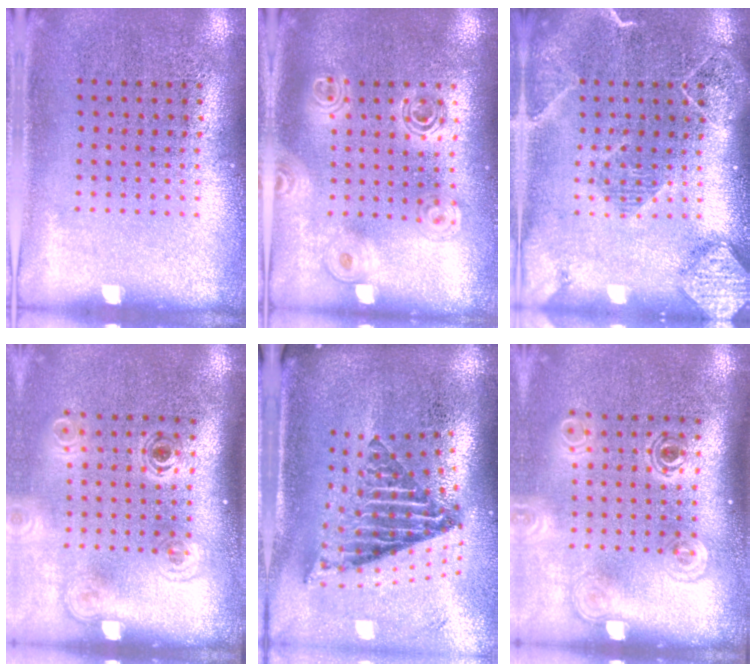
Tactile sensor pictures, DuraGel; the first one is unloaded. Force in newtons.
{"total": 1.6, "press": 1.4, "slide": 0.7}
{"total": 2.2, "press": 2.0, "slide": 1.1}
{"total": 1.8, "press": 1.2, "slide": 1.3}
{"total": 2.9, "press": 1.8, "slide": 2.3}
{"total": 1.8, "press": 1.2, "slide": 1.3}